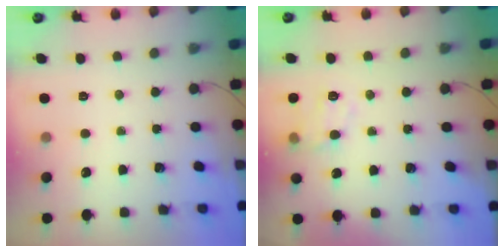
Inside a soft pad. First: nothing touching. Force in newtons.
{"total": 7.3, "press": 7.3, "slide": 1.0}